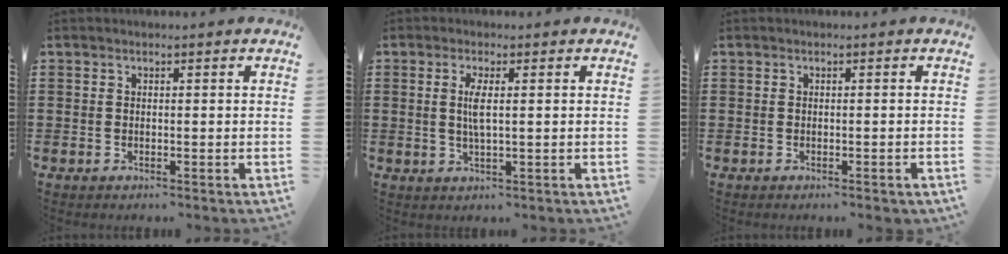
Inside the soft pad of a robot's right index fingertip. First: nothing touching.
{"total": 3.2, "force": [0.5, 0.4, 3.2], "torque": [-0.070, -0.005, 0.004]}
{"total": 0.6, "force": [-0.3, 0.0, 0.5], "torque": [-0.009, -0.004, -0.005]}